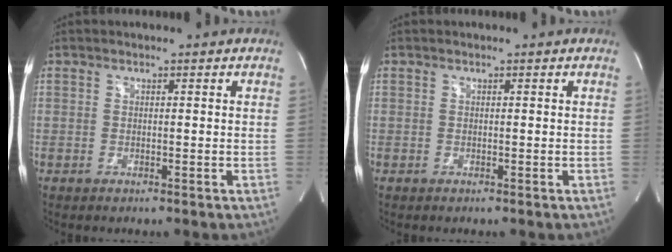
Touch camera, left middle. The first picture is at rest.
{"total": 0.0}